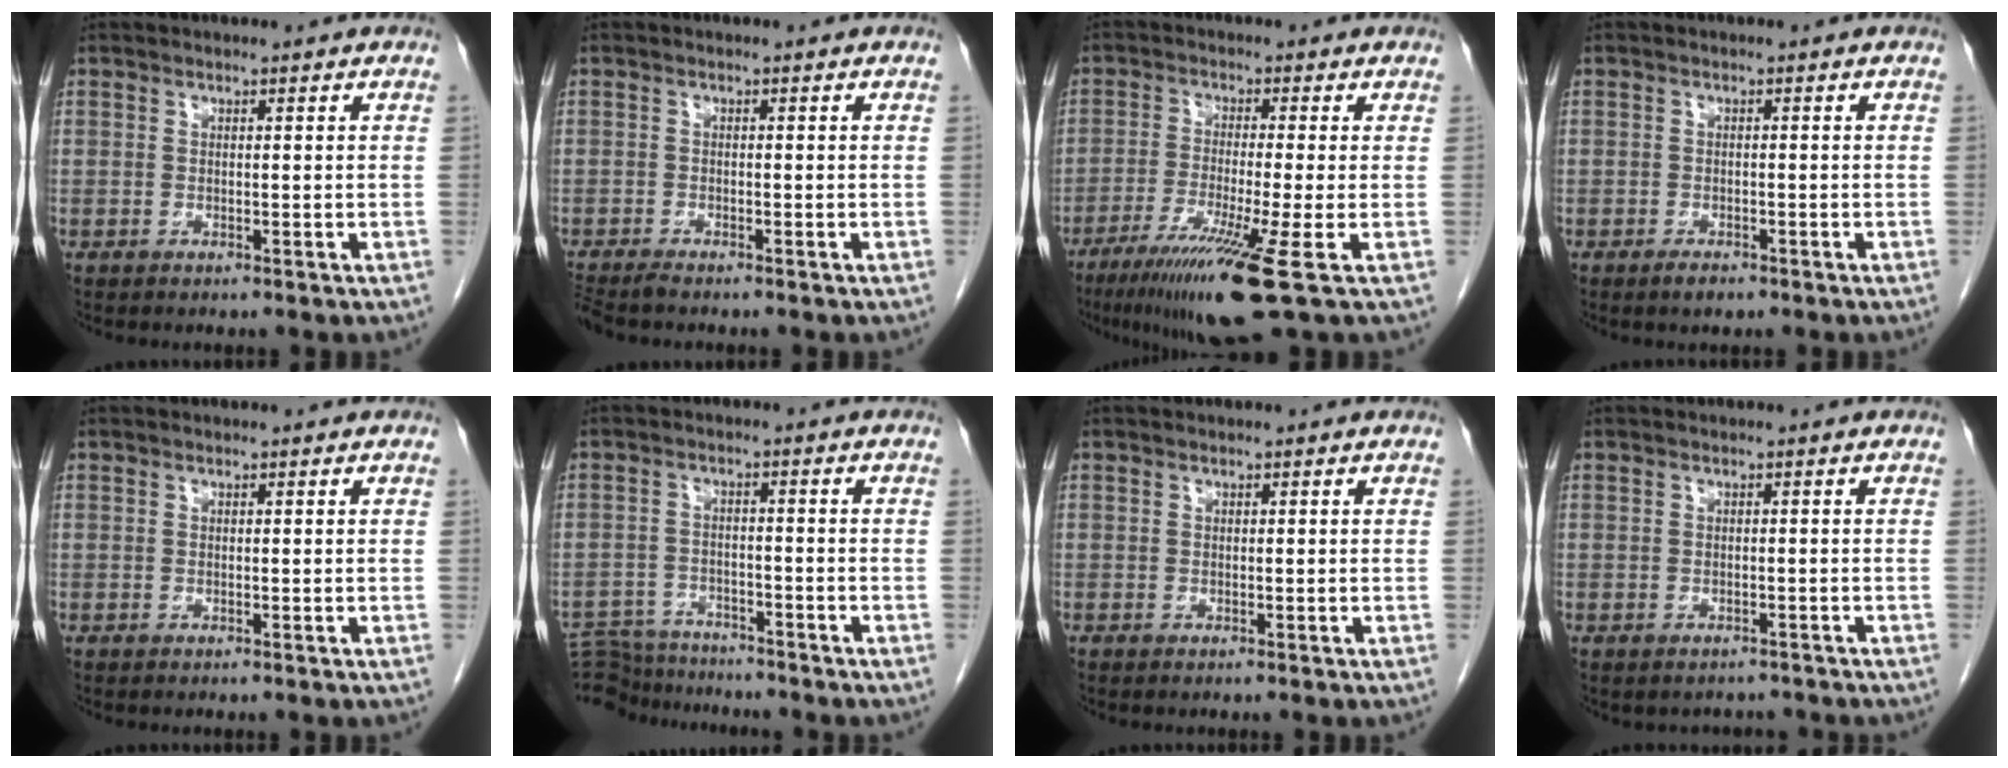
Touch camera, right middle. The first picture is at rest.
{"total": 2.9, "force": [-2.6, 0.1, 1.2], "torque": [-0.022, -0.009, -0.046]}
{"total": 11.6, "force": [-6.5, -1.2, 9.5], "torque": [-0.169, -0.040, -0.113]}
{"total": 1.7, "force": [-1.3, 0.7, 0.9], "torque": [-0.017, -0.001, -0.017]}
{"total": 0.0}
{"total": 10.0, "force": [-9.6, 2.4, 1.4], "torque": [-0.026, 0.007, -0.150]}
{"total": 0.0}
{"total": 2.1, "force": [-1.8, 1.1, 0.0], "torque": [0.000, 0.004, -0.024]}